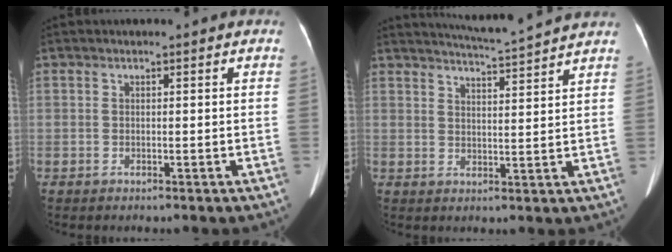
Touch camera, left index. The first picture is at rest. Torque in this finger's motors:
{"motor_torque": [0.05, -0.41, 0.00, 0.01]}